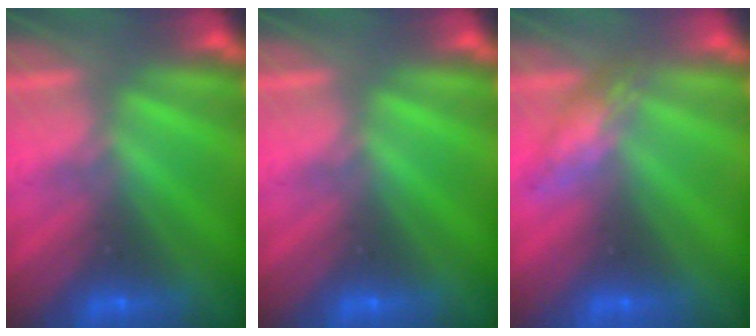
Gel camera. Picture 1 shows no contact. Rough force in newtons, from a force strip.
{"total": 0.0}
{"total": 2.8}